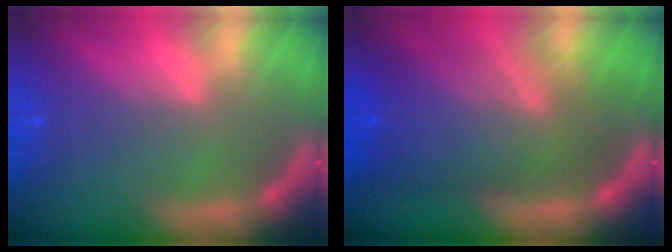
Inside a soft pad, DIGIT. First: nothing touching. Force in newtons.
{"total": 9.1}